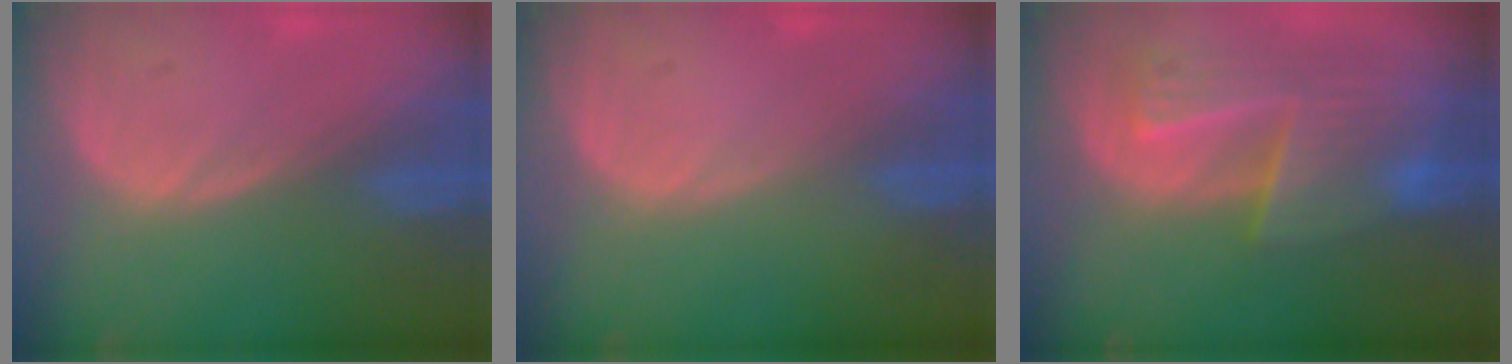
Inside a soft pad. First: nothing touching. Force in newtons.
{"total": 0.0}
{"total": 9.5, "press": 8.4, "slide": 4.5}